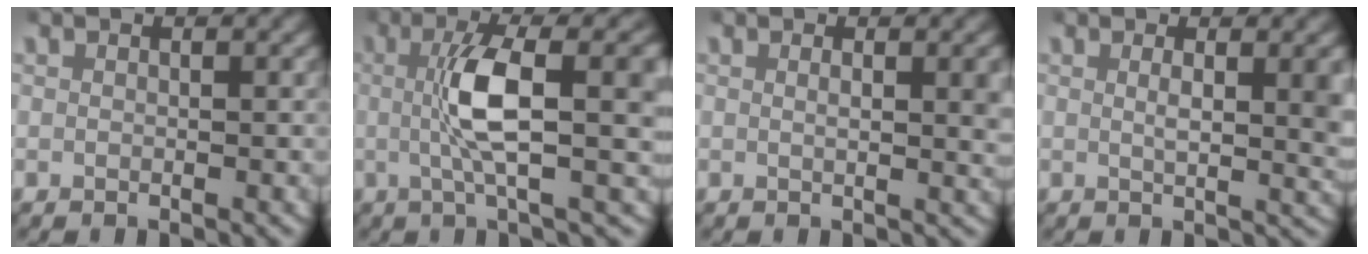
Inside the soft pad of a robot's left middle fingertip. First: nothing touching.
{"total": 7.0, "force": [0.3, 1.5, 6.8], "torque": [-0.111, 0.008, 0.003]}
{"total": 1.7, "force": [0.4, 0.1, 1.7], "torque": [-0.023, -0.005, 0.008]}
{"total": 3.2, "force": [0.7, 0.7, 3.1], "torque": [-0.040, -0.006, 0.014]}